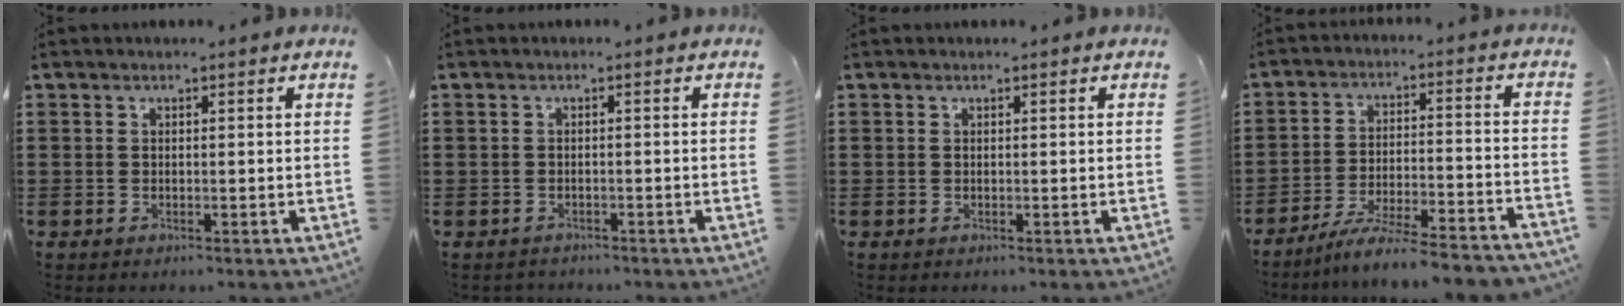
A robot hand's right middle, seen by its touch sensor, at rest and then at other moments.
{"total": 1.0, "force": [-1.0, 0.2, -0.1], "torque": [-0.002, 0.002, -0.022]}
{"total": 0.0}
{"total": 7.3, "force": [-6.7, -0.4, 2.8], "torque": [-0.050, -0.007, -0.129]}